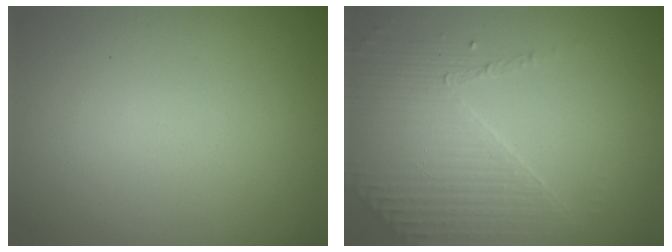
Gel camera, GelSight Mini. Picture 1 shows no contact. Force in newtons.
{"total": 4.3, "press": 3.2, "slide": 2.9}